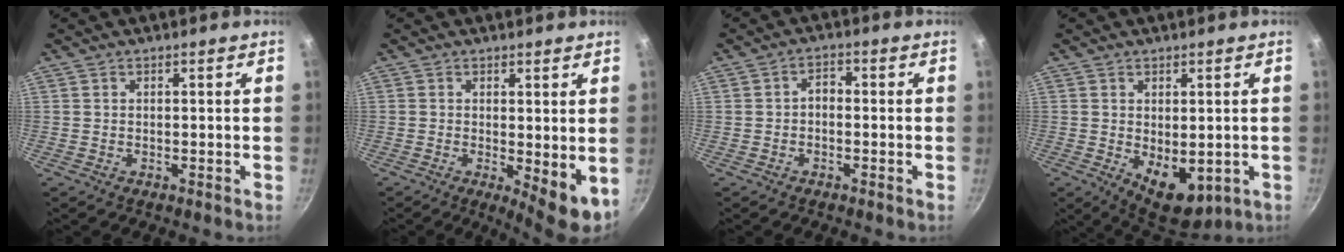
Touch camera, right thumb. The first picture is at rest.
{"total": 6.3, "force": [0.0, 2.3, 5.9], "torque": [-0.078, -0.014, 0.004]}
{"total": 2.4, "force": [-0.7, 1.6, 1.7], "torque": [-0.021, 0.017, -0.015]}
{"total": 8.6, "force": [-1.1, 5.1, 6.8], "torque": [-0.076, -0.016, 0.001]}